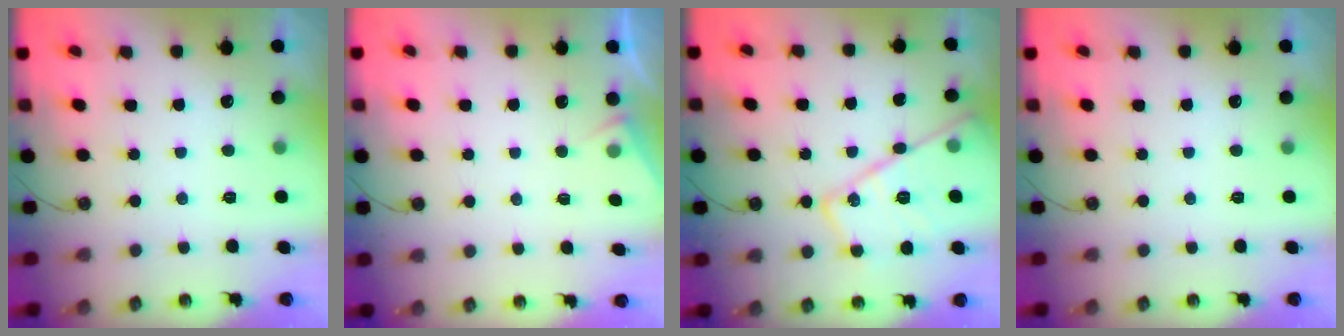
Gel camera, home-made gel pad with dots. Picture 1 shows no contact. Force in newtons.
{"total": 4.6, "press": 4.5, "slide": 0.6}
{"total": 19.1, "press": 19.0, "slide": 1.4}
{"total": 0.0}